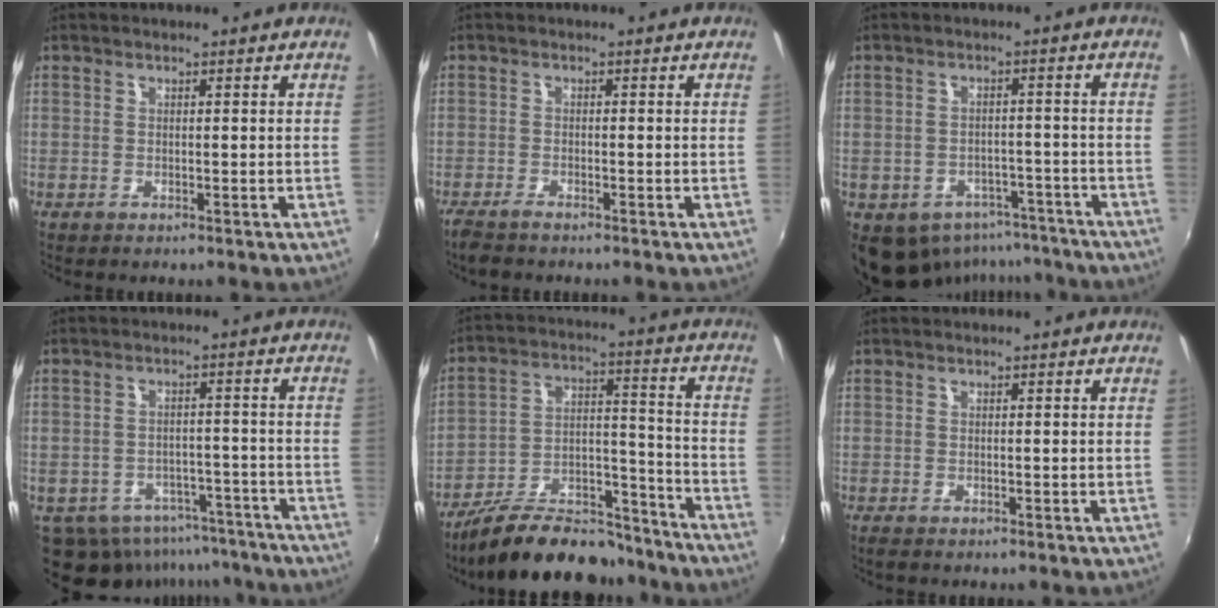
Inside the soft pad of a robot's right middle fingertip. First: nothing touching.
{"total": 3.6, "force": [-3.1, 0.7, 1.8], "torque": [-0.045, -0.017, -0.061]}
{"total": 12.6, "force": [-8.8, 8.0, 4.2], "torque": [-0.100, 0.004, -0.094]}
{"total": 16.2, "force": [-12.2, 8.9, 5.8], "torque": [-0.128, 0.006, -0.145]}
{"total": 20.5, "force": [-17.0, 7.0, 9.1], "torque": [-0.159, 0.024, -0.253]}
{"total": 0.7, "force": [-0.5, 0.3, 0.3], "torque": [-0.009, -0.005, -0.009]}